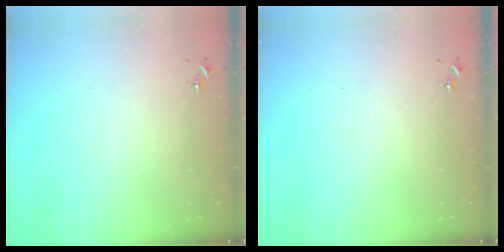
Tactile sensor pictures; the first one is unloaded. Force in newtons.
{"total": 0.0}